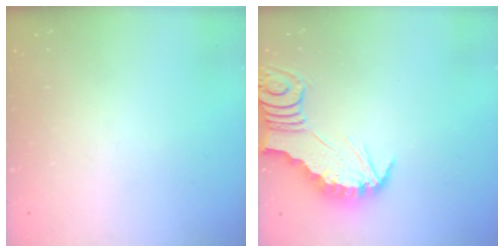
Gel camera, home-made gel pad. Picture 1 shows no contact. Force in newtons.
{"total": 2.7, "press": 2.7, "slide": 0.3}